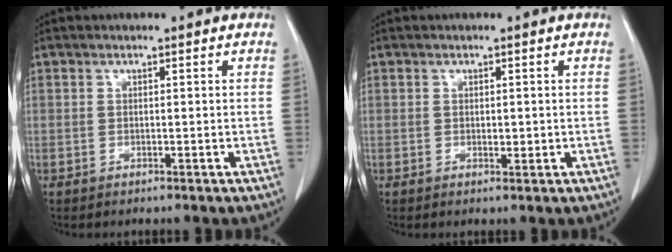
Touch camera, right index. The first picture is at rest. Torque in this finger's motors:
{"motor_torque": [0.07, -0.04, 0.01, 0.00]}